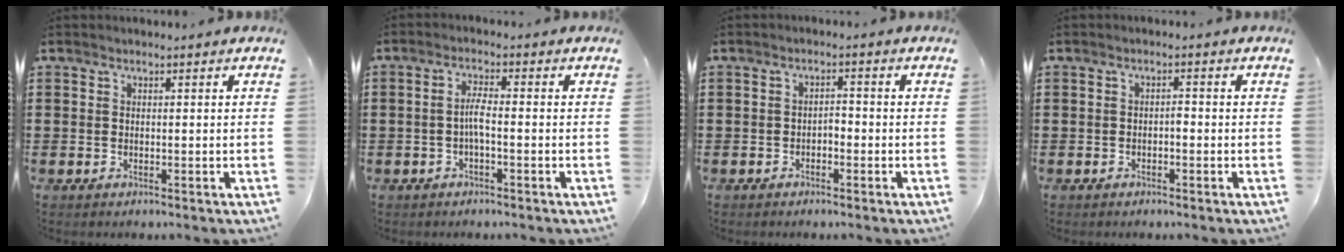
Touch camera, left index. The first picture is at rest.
{"total": 3.0, "force": [-0.7, 0.5, 2.9], "torque": [-0.062, 0.001, -0.017]}
{"total": 1.4, "force": [-1.0, 0.6, 0.9], "torque": [-0.021, 0.004, -0.022]}
{"total": 1.0, "force": [-0.5, 0.4, 0.8], "torque": [-0.019, -0.002, -0.010]}